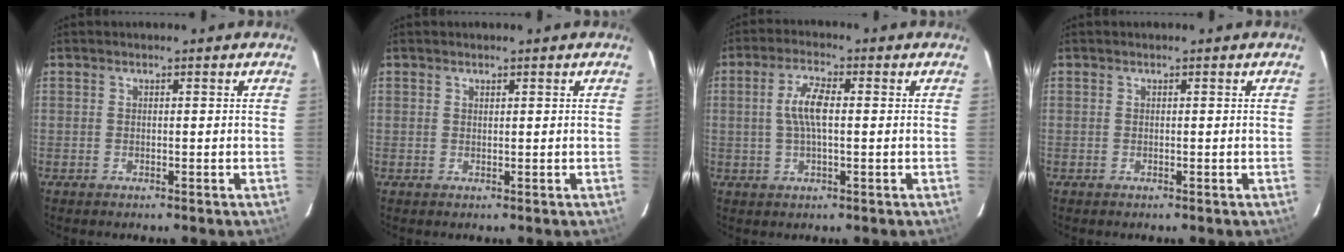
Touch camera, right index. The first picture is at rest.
{"total": 0.5, "force": [0.5, 0.1, 0.2], "torque": [-0.002, 0.001, 0.010]}
{"total": 5.9, "force": [0.5, 1.8, 5.6], "torque": [-0.108, 0.008, 0.011]}
{"total": 0.0}